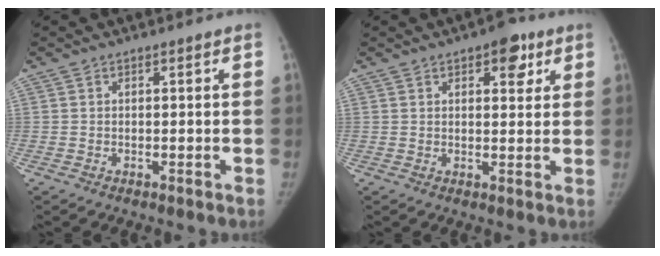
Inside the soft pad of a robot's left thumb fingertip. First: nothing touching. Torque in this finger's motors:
{"motor_torque": [0.80, 0.60, 0.78, -0.54, 0.17]}